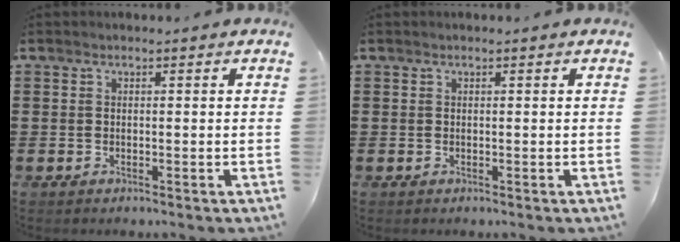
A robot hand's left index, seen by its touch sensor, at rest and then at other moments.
{"total": 0.0}